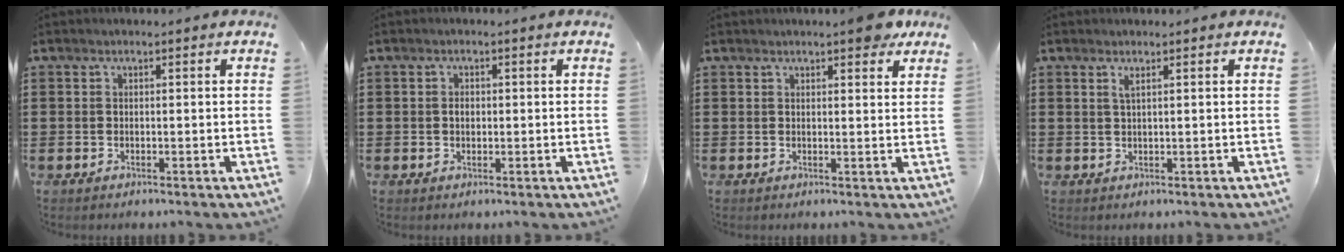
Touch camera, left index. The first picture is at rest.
{"total": 1.3, "force": [0.0, 0.9, 1.0], "torque": [-0.022, 0.005, -0.001]}
{"total": 4.1, "force": [3.2, 1.1, 2.4], "torque": [-0.030, -0.005, 0.053]}
{"total": 1.4, "force": [0.8, 0.2, 1.2], "torque": [-0.026, 0.001, 0.013]}